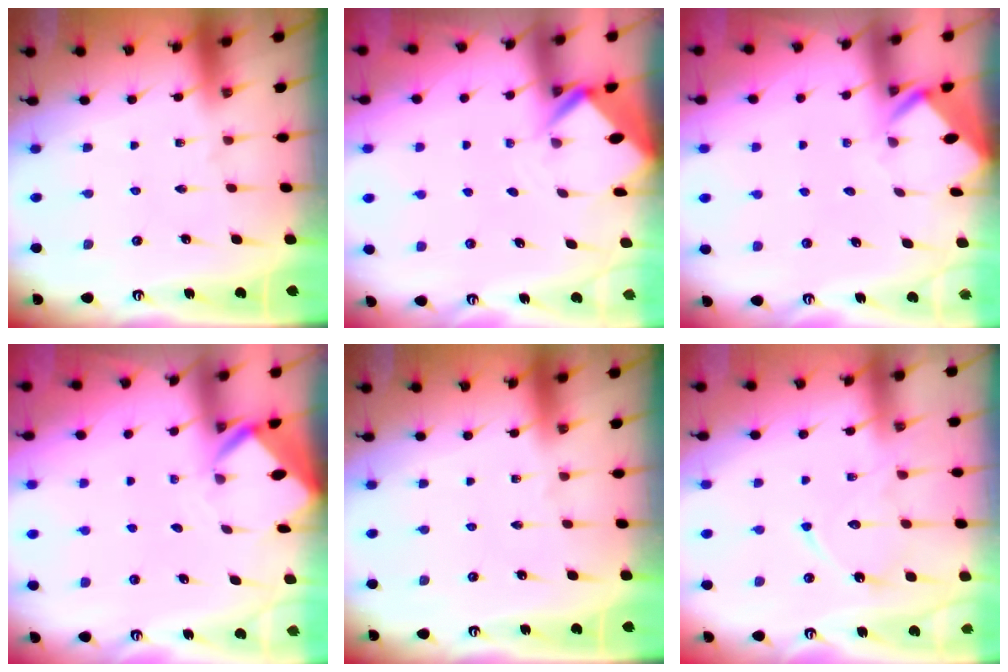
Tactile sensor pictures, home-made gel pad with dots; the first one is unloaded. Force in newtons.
{"total": 3.1, "press": 3.1, "slide": 0.2}
{"total": 4.0, "press": 3.9, "slide": 0.3}
{"total": 2.8, "press": 2.8, "slide": 0.1}
{"total": 0.0}
{"total": 12.1, "press": 12.0, "slide": 1.2}